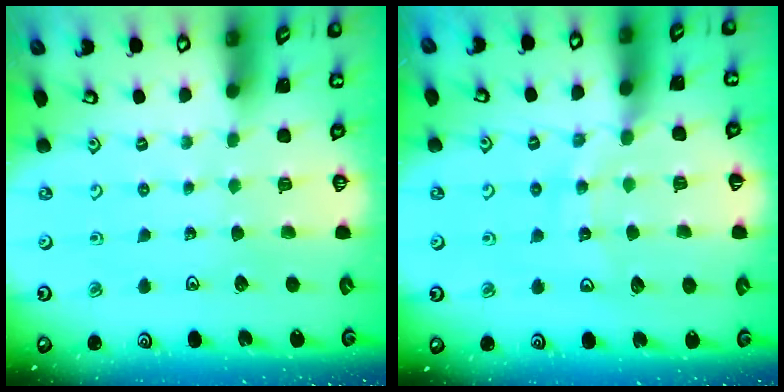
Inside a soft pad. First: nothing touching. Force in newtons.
{"total": 12.2, "press": 12.2, "slide": 1.4}